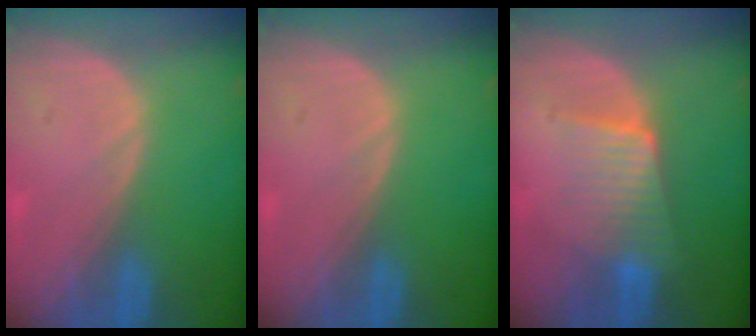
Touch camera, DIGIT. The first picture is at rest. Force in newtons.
{"total": 0.0}
{"total": 6.0, "press": 5.8, "slide": 1.7}